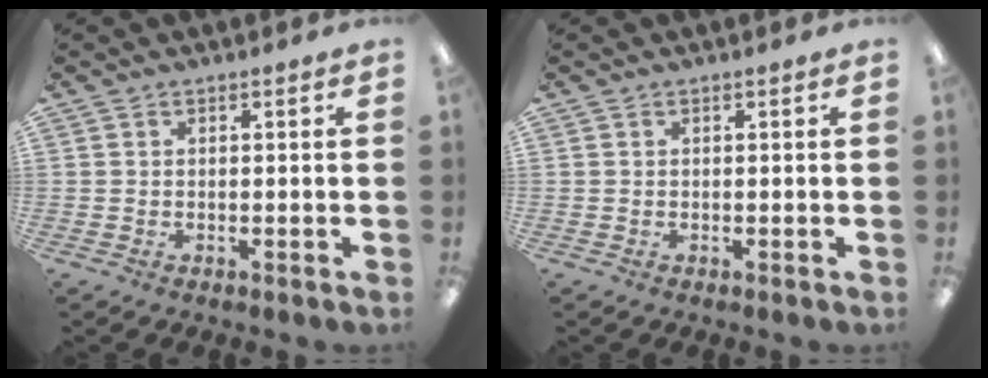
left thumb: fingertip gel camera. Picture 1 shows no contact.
{"total": 0.0}